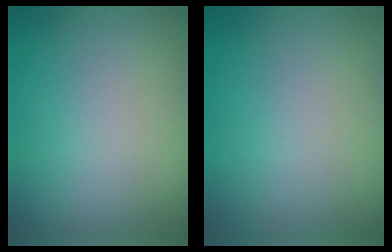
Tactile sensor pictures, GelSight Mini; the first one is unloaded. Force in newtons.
{"total": 0.0}